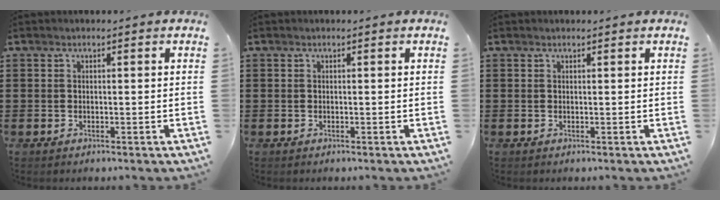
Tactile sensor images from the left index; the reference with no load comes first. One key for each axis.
{"total": 0.0}
{"total": 0.0}